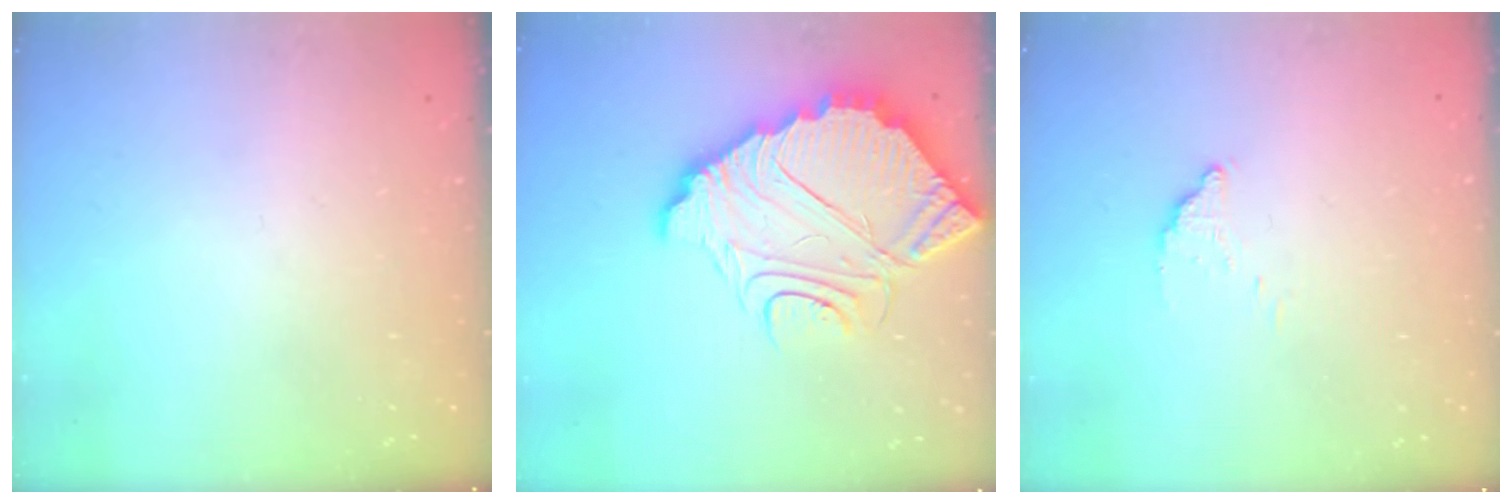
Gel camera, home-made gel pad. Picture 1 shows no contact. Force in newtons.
{"total": 14.0, "press": 13.9, "slide": 1.1}
{"total": 2.8, "press": 2.8, "slide": 0.0}